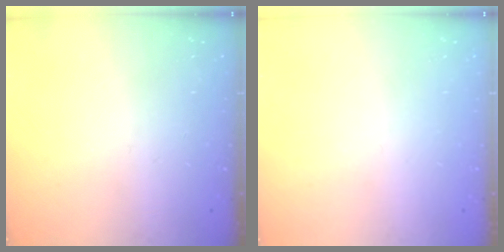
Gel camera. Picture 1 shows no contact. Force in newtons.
{"total": 0.0}